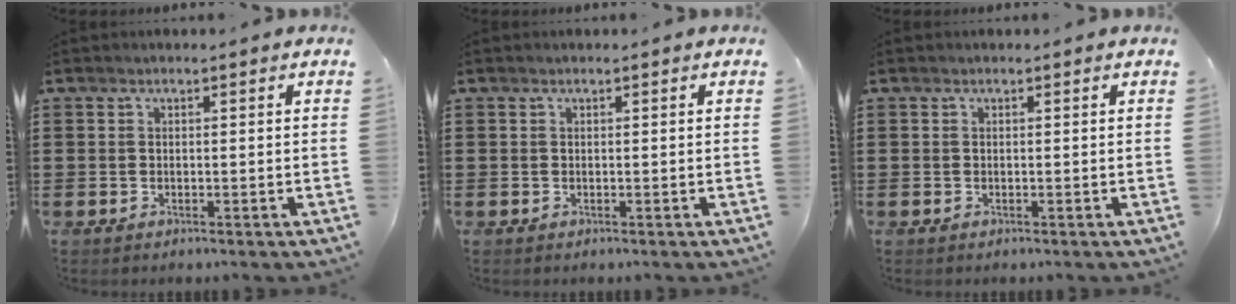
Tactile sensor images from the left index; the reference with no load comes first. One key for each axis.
{"total": 0.0}
{"total": 0.0}